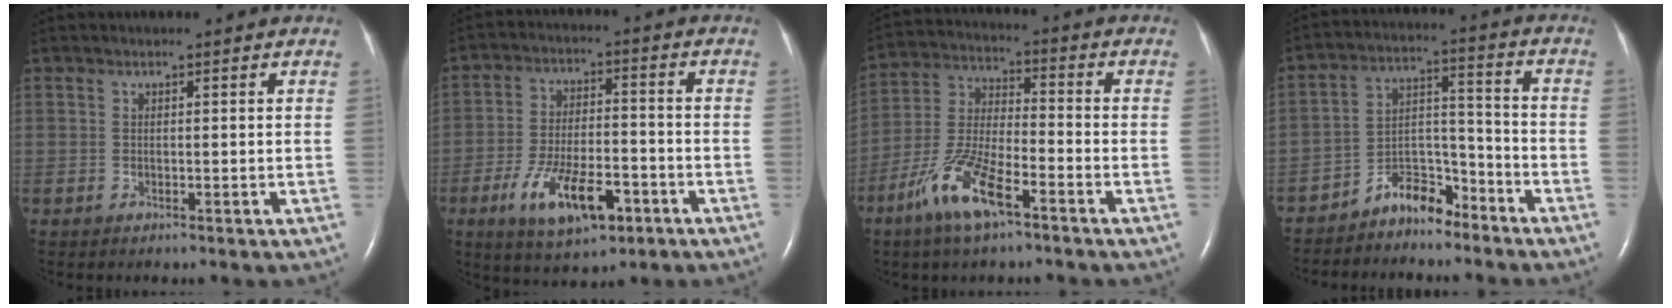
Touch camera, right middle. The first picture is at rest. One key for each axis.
{"total": 11.5, "fx": -5.5, "fy": 4.3, "fz": 9.1, "tx": -0.169, "ty": -0.003, "tz": -0.087}
{"total": 11.1, "fx": -6.5, "fy": 2.6, "fz": 8.7, "tx": -0.191, "ty": -0.008, "tz": -0.125}
{"total": 7.0, "fx": -6.0, "fy": 2.7, "fz": 2.5, "tx": -0.039, "ty": 0.027, "tz": -0.107}